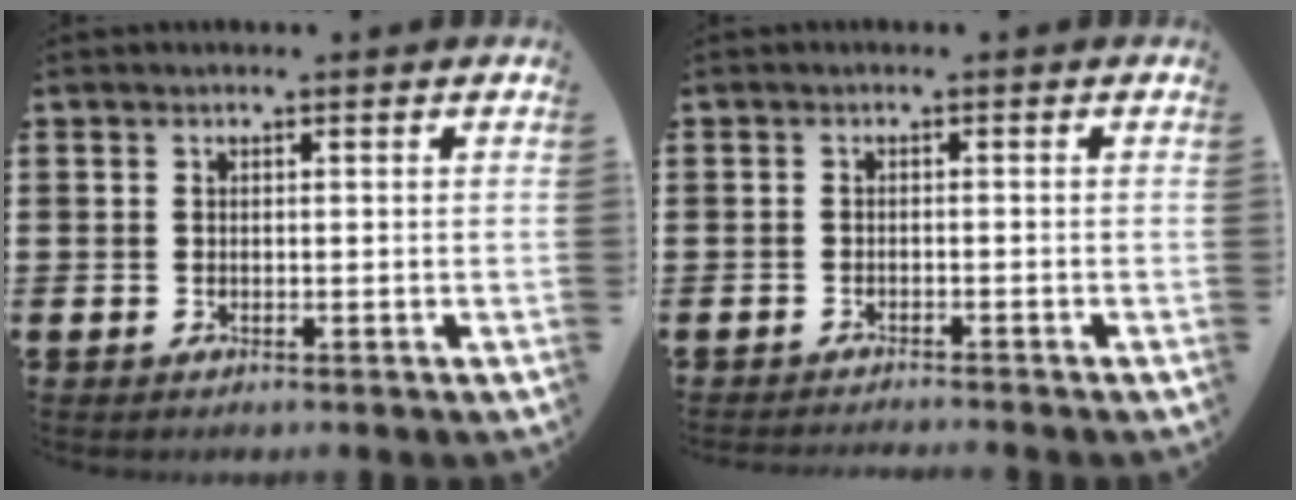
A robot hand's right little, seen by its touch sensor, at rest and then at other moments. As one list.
[{"total": 1.0, "force": [-0.9, -0.2, 0.0], "torque": [0.000, 0.000, -0.019]}]